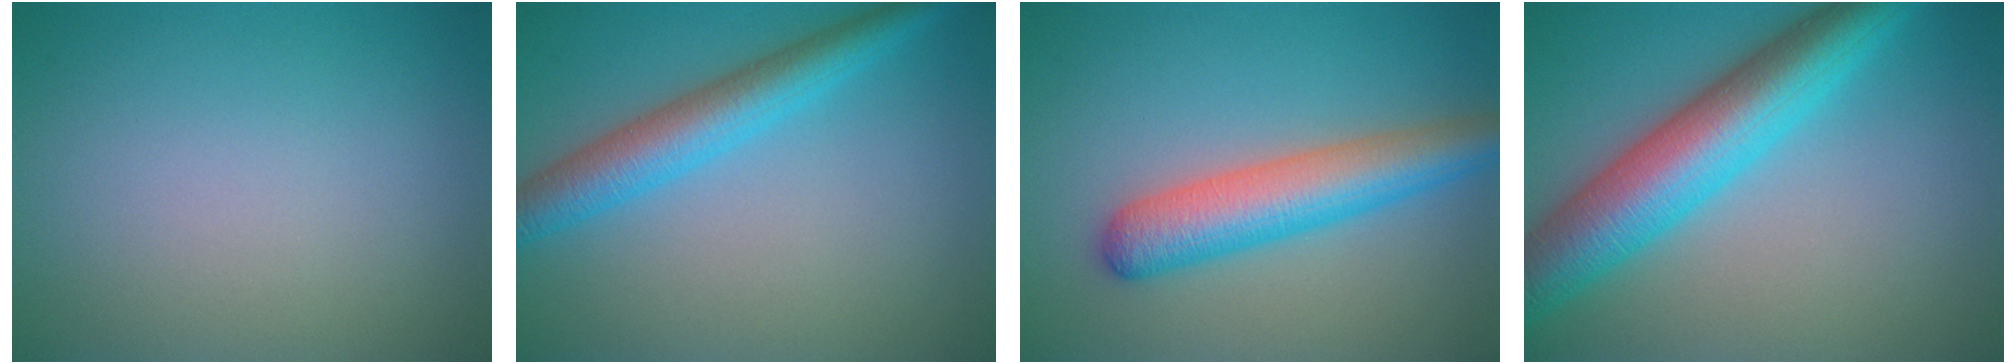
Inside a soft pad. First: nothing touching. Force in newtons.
{"total": 4.9, "press": 4.9, "slide": 0.1}
{"total": 5.9, "press": 5.9, "slide": 0.2}
{"total": 9.0, "press": 9.0, "slide": 0.0}